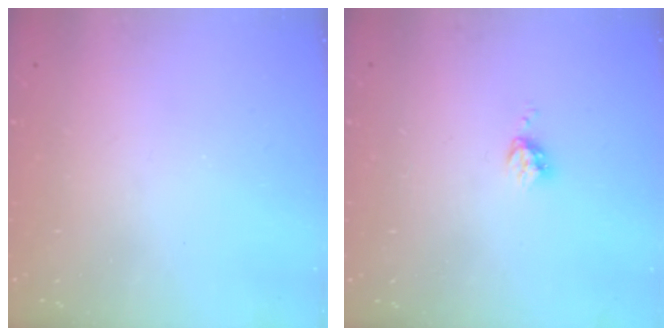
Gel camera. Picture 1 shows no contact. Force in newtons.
{"total": 4.2, "press": 4.1, "slide": 0.4}